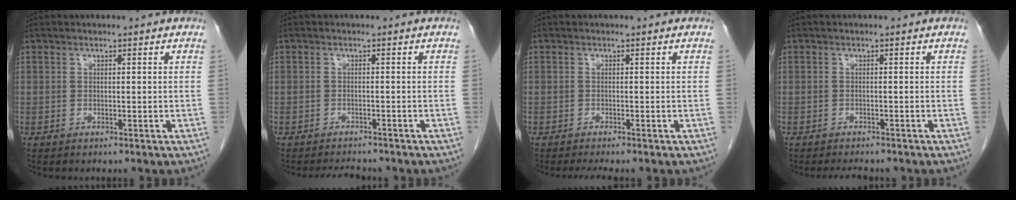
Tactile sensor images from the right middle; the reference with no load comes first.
{"total": 3.2, "force": [-3.1, 0.7, 0.6], "torque": [-0.012, -0.008, -0.046]}
{"total": 2.7, "force": [-2.3, 0.1, 1.4], "torque": [-0.020, -0.005, -0.034]}
{"total": 2.6, "force": [-2.4, 0.6, 0.8], "torque": [-0.013, -0.006, -0.032]}